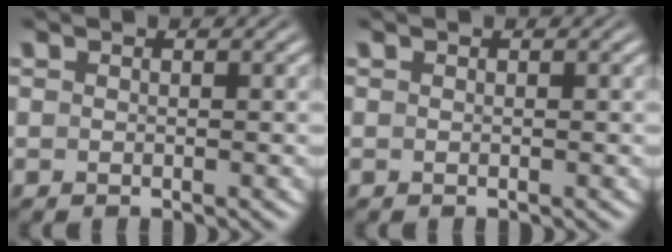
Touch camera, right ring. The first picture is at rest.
{"total": 0.0}